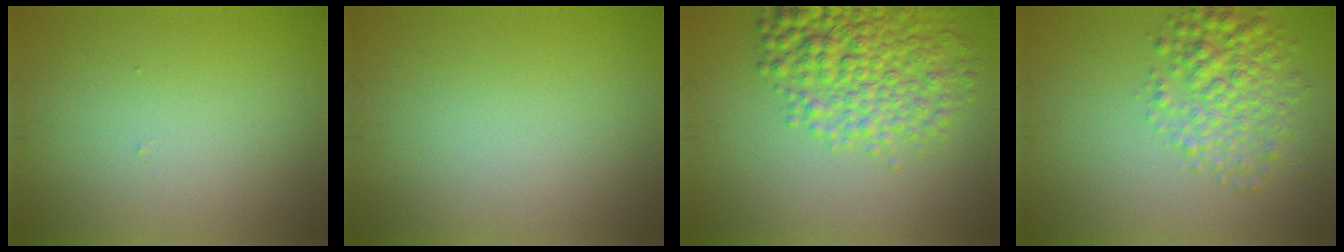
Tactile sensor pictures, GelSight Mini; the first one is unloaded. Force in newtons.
{"total": 0.0}
{"total": 6.8, "press": 6.8, "slide": 0.2}
{"total": 4.4, "press": 4.4, "slide": 0.1}